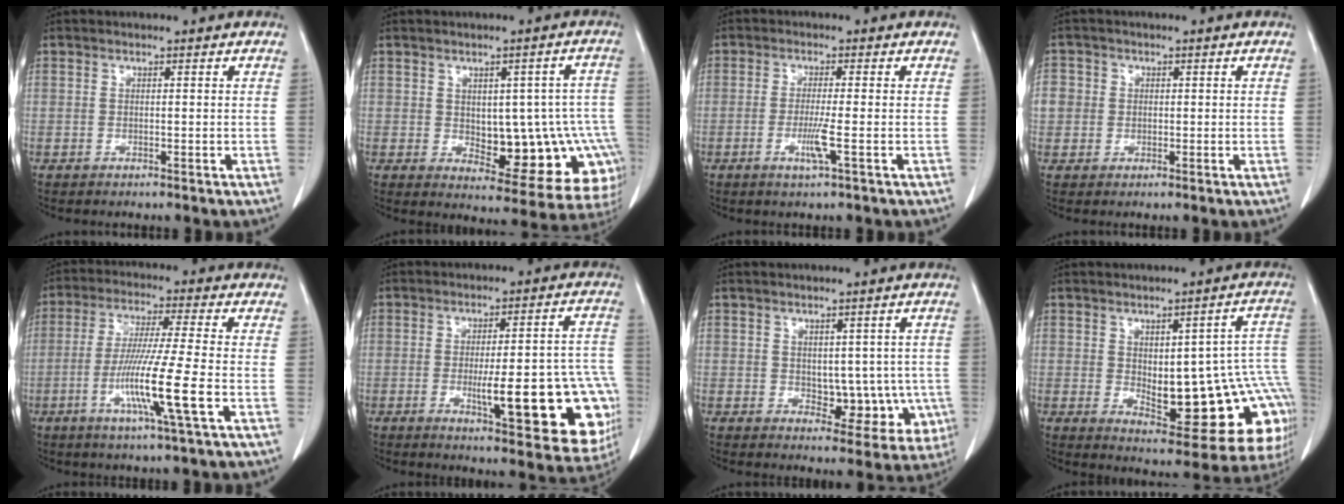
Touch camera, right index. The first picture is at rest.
{"total": 15.0, "force": [-2.2, 7.4, 12.8], "torque": [-0.107, 0.028, -0.005]}
{"total": 3.6, "force": [-1.2, -0.4, 3.4], "torque": [-0.069, -0.008, -0.024]}
{"total": 3.7, "force": [0.1, 3.6, 0.8], "torque": [-0.011, 0.012, 0.002]}
{"total": 11.2, "force": [-3.5, -1.1, 10.5], "torque": [-0.204, -0.020, -0.068]}
{"total": 19.9, "force": [-5.0, 4.4, 18.8], "torque": [-0.145, 0.022, -0.041]}
{"total": 7.5, "force": [-0.9, 4.8, 5.7], "torque": [-0.047, 0.011, 0.005]}
{"total": 19.2, "force": [-2.1, 6.9, 17.8], "torque": [-0.150, 0.030, 0.002]}